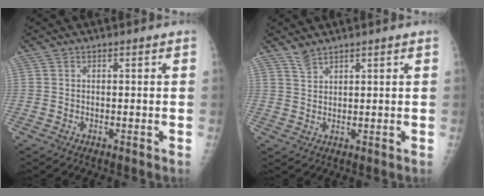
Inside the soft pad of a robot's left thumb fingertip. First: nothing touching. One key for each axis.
{"total": 2.2, "fx": 2.0, "fy": 0.5, "fz": 0.6, "tx": -0.010, "ty": -0.005, "tz": 0.045}